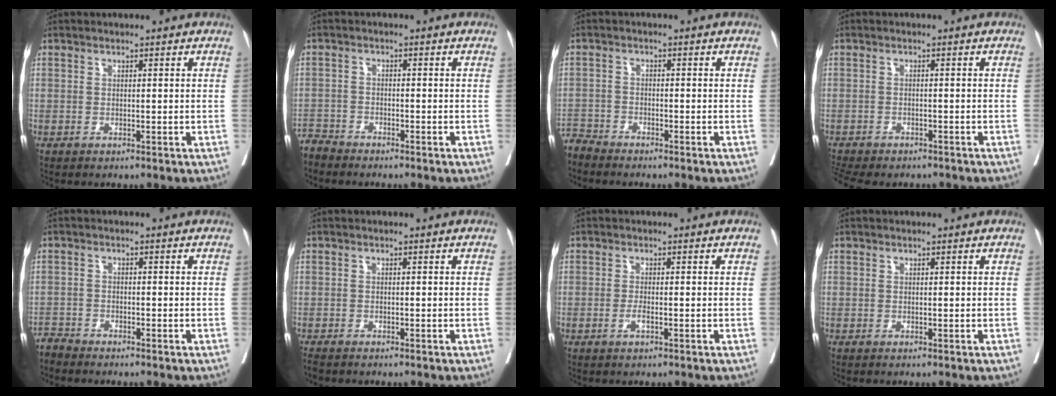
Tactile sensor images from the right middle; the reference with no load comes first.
{"total": 2.6, "force": [-2.4, 0.3, -0.8], "torque": [0.021, -0.009, -0.050]}
{"total": 2.7, "force": [-2.6, 0.0, -0.8], "torque": [0.024, -0.012, -0.053]}
{"total": 10.7, "force": [-9.0, 3.7, 4.3], "torque": [-0.097, -0.007, -0.120]}
{"total": 2.0, "force": [-1.9, 0.0, -0.7], "torque": [0.019, -0.009, -0.038]}
{"total": 1.7, "force": [-1.6, 0.4, 0.6], "torque": [-0.010, -0.005, -0.024]}
{"total": 1.4, "force": [-0.6, 0.2, 1.2], "torque": [-0.023, 0.000, -0.013]}
{"total": 0.0}